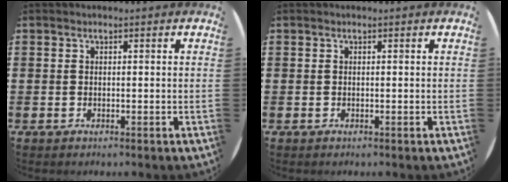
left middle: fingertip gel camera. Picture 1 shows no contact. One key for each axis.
{"total": 0.0}